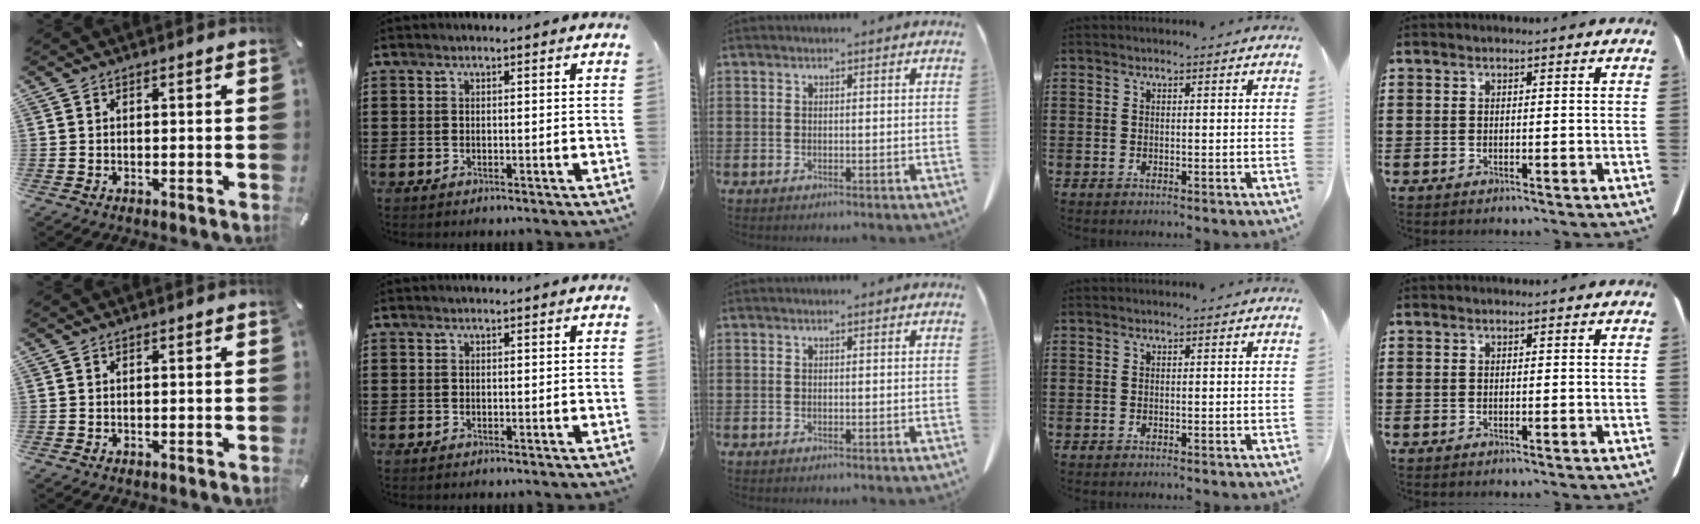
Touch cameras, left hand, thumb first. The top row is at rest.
{}